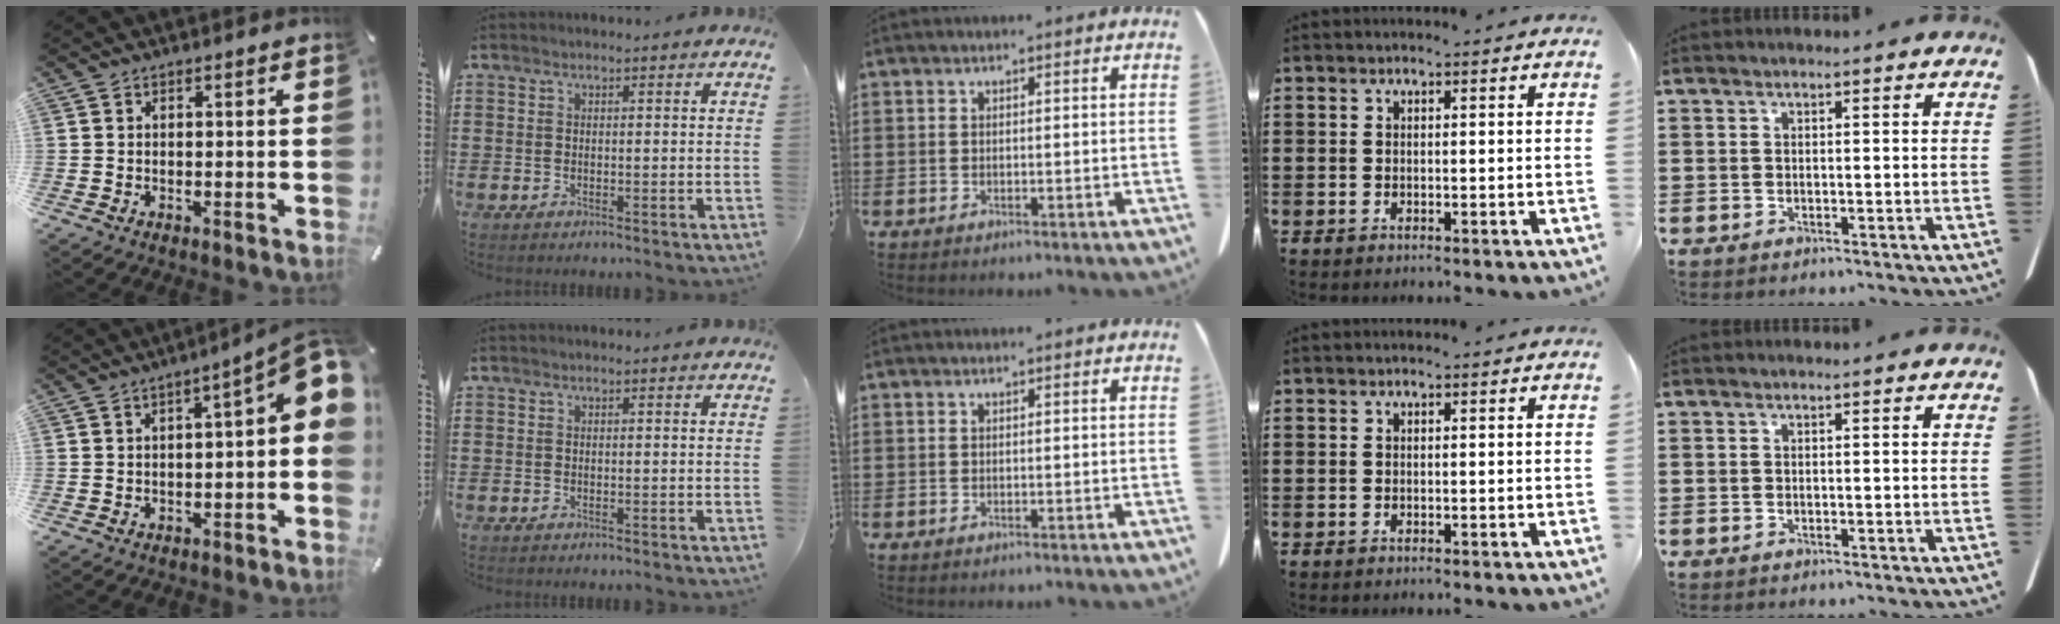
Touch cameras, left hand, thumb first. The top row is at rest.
{"thumb": {"total": 8.8, "force": [1.6, 2.7, 8.2], "torque": [-0.105, -0.024, 0.024]}}